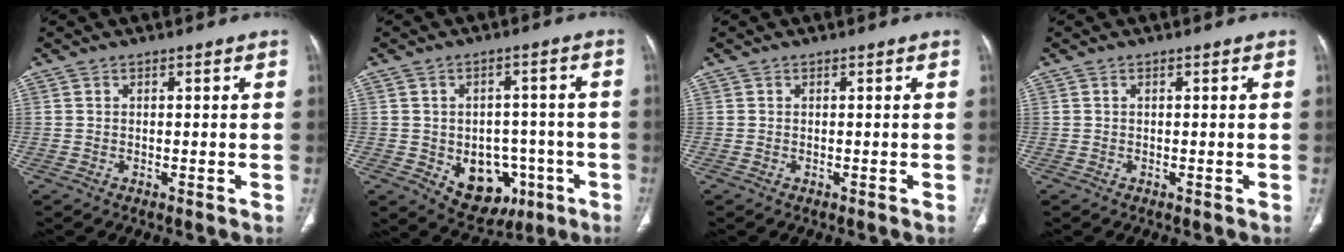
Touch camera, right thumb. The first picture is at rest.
{"total": 12.0, "force": [-4.1, 8.9, 6.9], "torque": [-0.056, 0.025, -0.040]}
{"total": 0.0}
{"total": 0.0}